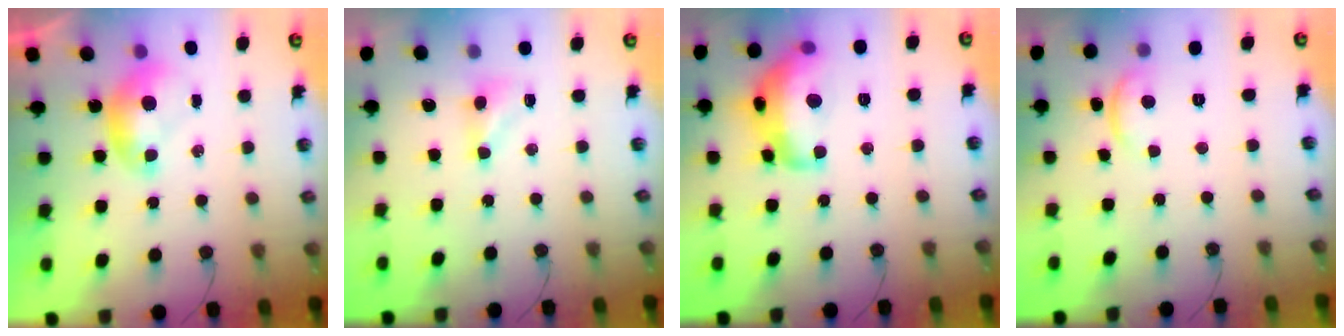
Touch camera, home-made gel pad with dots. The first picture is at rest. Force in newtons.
{"total": 2.3, "press": 2.3, "slide": 0.5}
{"total": 10.5, "press": 10.5, "slide": 1.0}
{"total": 2.4, "press": 2.4, "slide": 0.4}